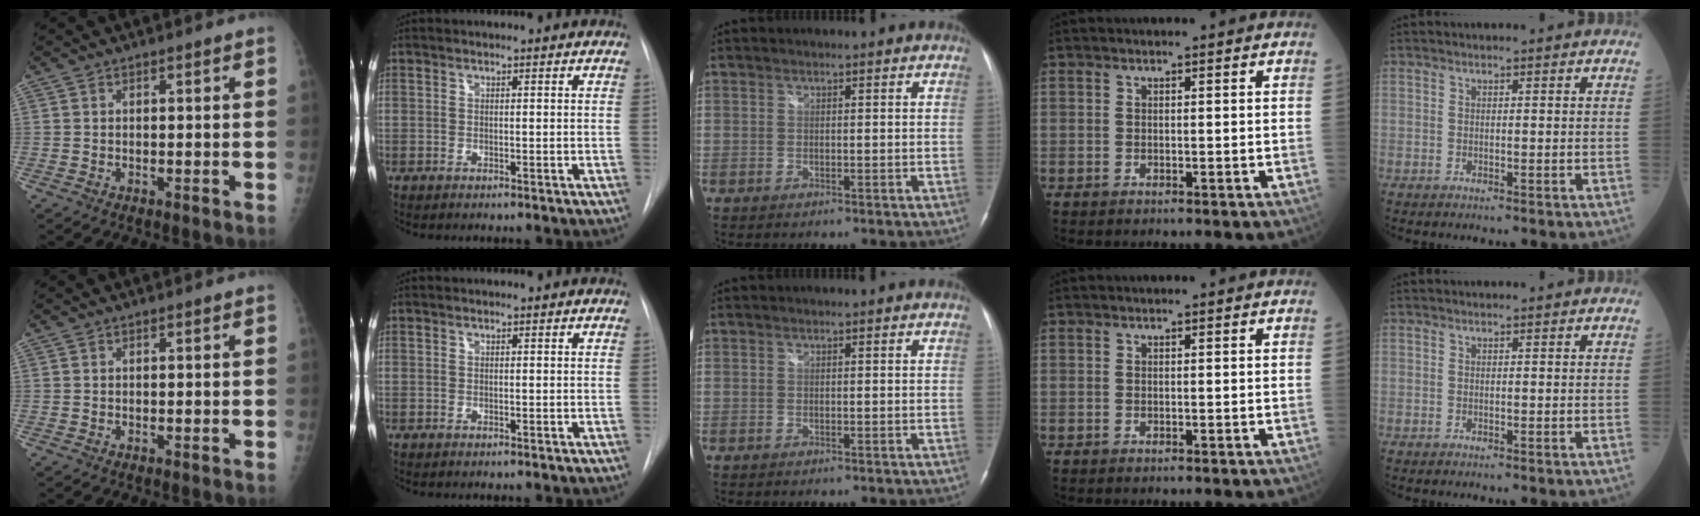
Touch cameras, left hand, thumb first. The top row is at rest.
{}